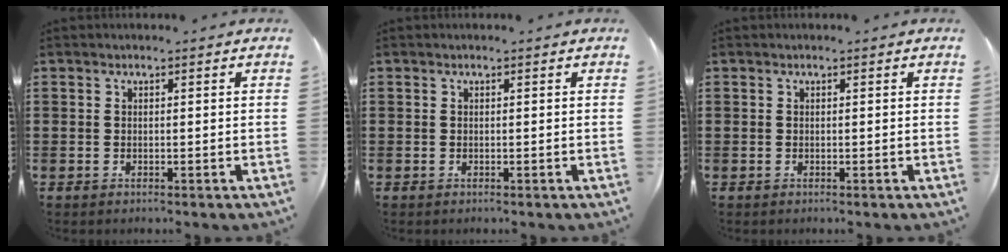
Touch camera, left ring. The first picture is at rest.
{"total": 0.0}
{"total": 0.0}